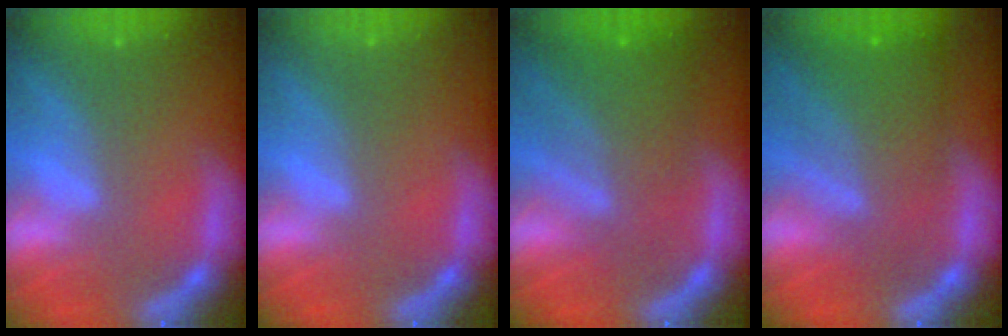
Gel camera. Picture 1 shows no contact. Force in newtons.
{"total": 0.0}
{"total": 7.1}
{"total": 8.1}